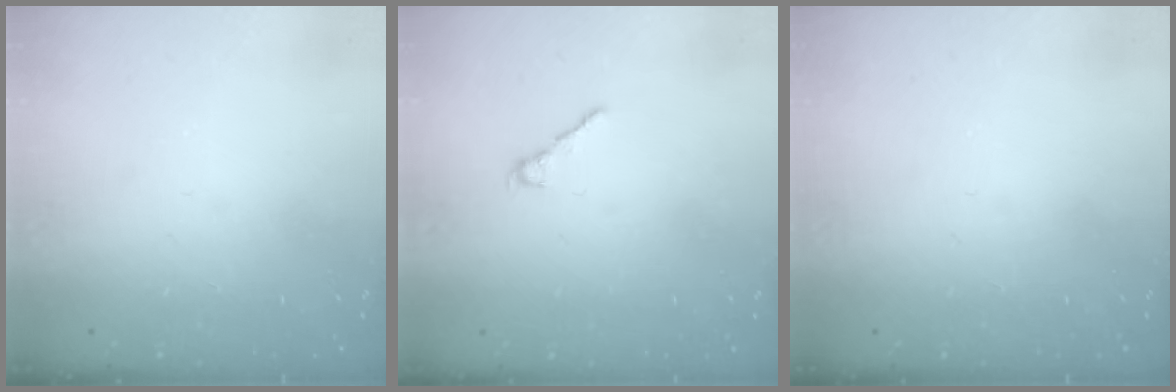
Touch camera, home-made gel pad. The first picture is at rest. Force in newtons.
{"total": 1.7, "press": 1.5, "slide": 0.6}
{"total": 0.0}